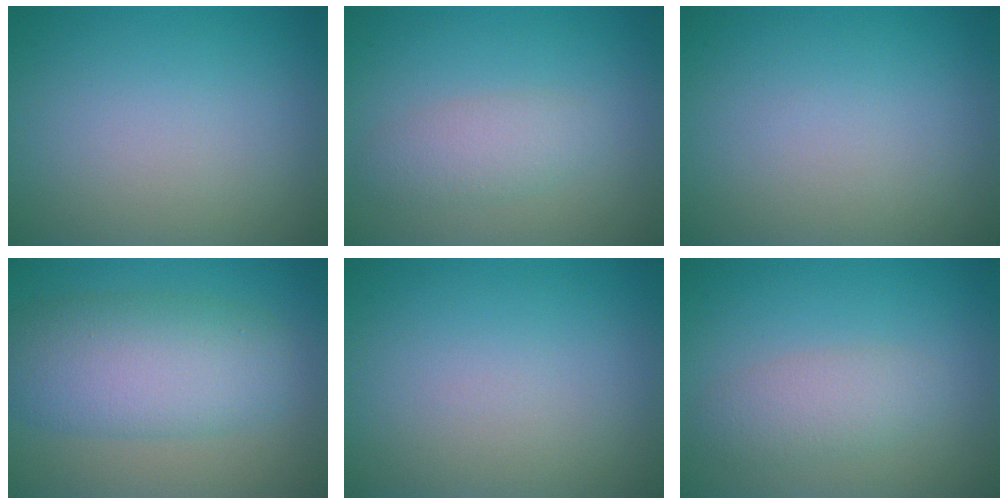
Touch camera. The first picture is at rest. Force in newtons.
{"total": 2.5, "press": 2.5, "slide": 0.1}
{"total": 0.0}
{"total": 7.5, "press": 7.5, "slide": 0.1}
{"total": 0.0}
{"total": 2.7, "press": 2.7, "slide": 0.0}